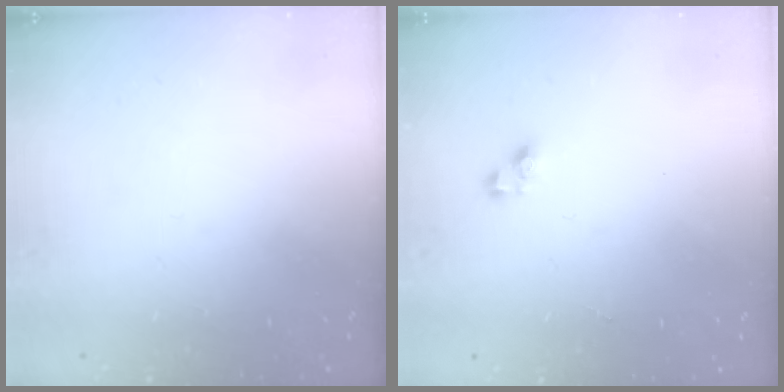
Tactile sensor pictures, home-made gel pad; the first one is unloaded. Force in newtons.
{"total": 3.9, "press": 3.8, "slide": 0.7}